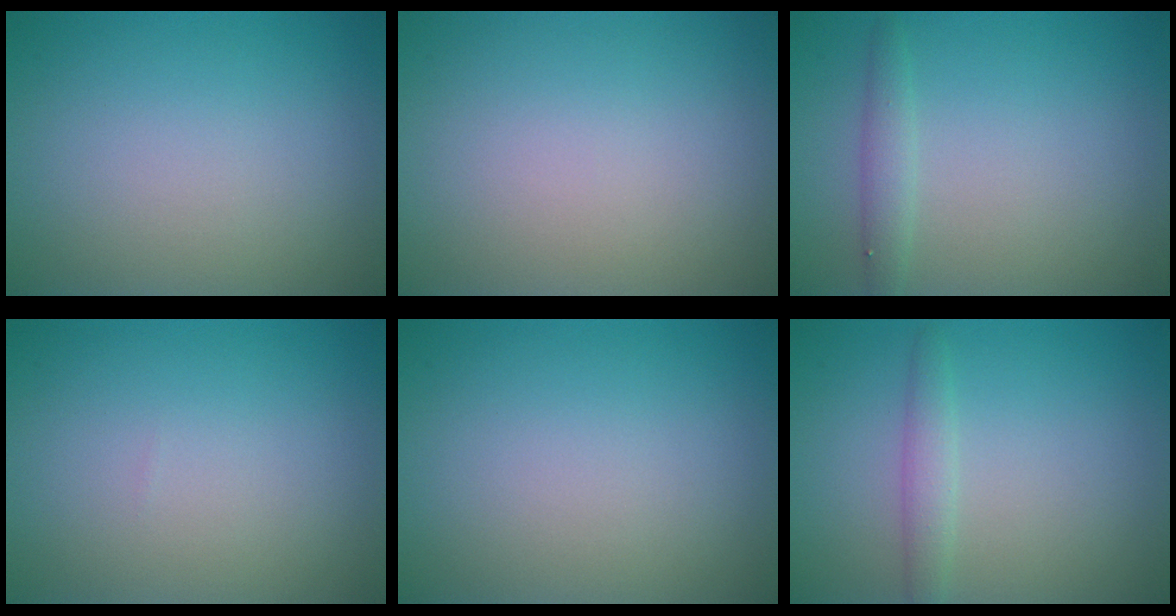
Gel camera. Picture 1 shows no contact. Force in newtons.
{"total": 0.0}
{"total": 1.5, "press": 1.5, "slide": 0.1}
{"total": 0.0}
{"total": 0.0}
{"total": 1.6, "press": 1.6, "slide": 0.0}